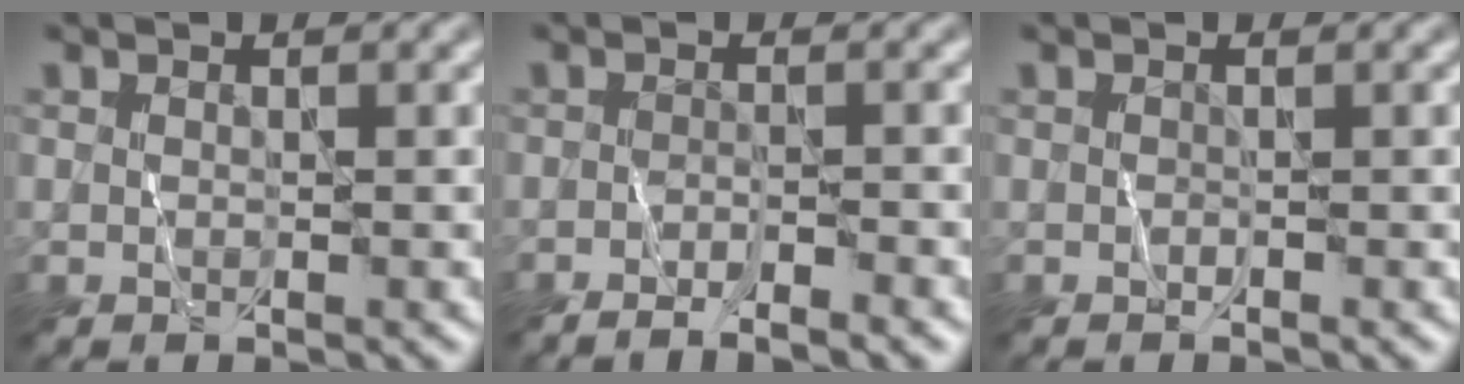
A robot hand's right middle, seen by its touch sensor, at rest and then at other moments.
{"total": 2.5, "force": [-2.0, 0.0, 1.5], "torque": [-0.028, 0.002, -0.040]}
{"total": 0.0}